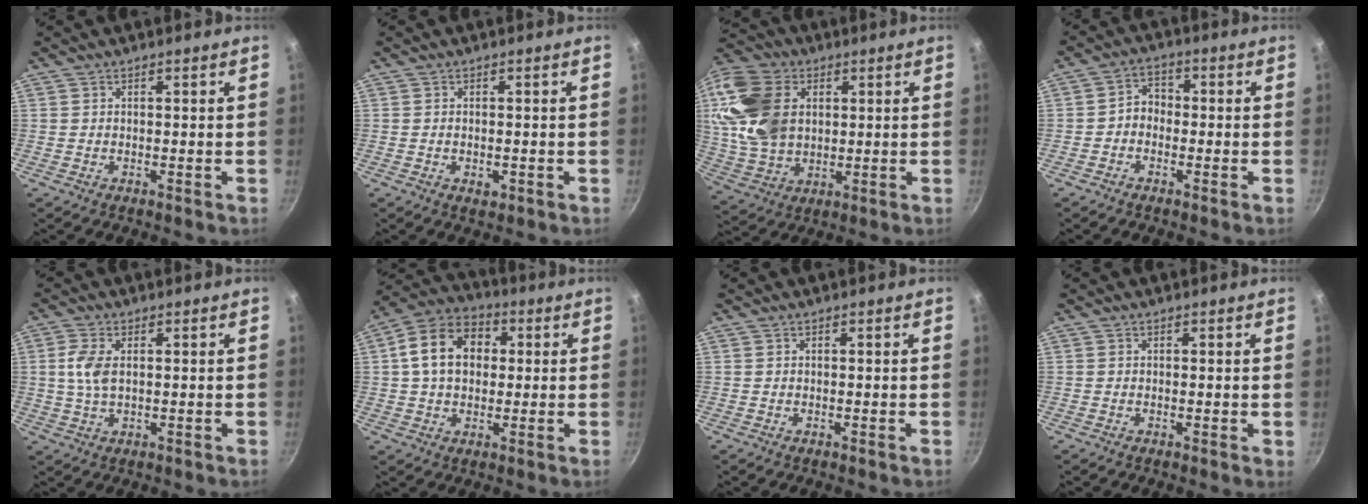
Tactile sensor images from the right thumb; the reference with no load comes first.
{"total": 1.7, "force": [-0.4, 1.1, 1.2], "torque": [-0.018, -0.002, -0.006]}
{"total": 17.5, "force": [3.7, 12.6, 11.6], "torque": [-0.209, -0.004, 0.074]}
{"total": 3.6, "force": [-1.2, 2.9, 1.9], "torque": [-0.013, 0.023, -0.031]}
{"total": 5.4, "force": [0.9, 2.9, 4.4], "torque": [-0.095, 0.003, 0.017]}
{"total": 13.1, "force": [1.9, 9.7, 8.6], "torque": [-0.121, 0.023, 0.017]}
{"total": 0.0}
{"total": 0.5, "force": [0.0, 0.1, 0.5], "torque": [-0.007, -0.001, -0.002]}